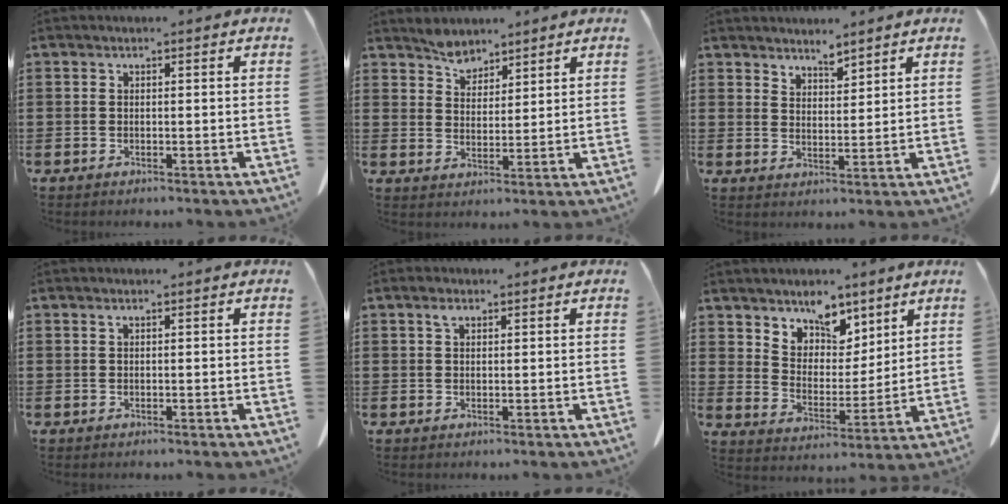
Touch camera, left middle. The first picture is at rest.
{"total": 4.3, "force": [3.8, 1.8, 0.6], "torque": [-0.025, -0.004, 0.074]}
{"total": 3.2, "force": [3.1, 0.7, 0.3], "torque": [-0.014, -0.007, 0.059]}
{"total": 0.5, "force": [0.3, 0.0, 0.4], "torque": [-0.009, -0.003, 0.008]}
{"total": 1.2, "force": [0.6, 0.6, 0.9], "torque": [-0.013, -0.001, 0.008]}
{"total": 6.5, "force": [5.2, 3.8, -0.1], "torque": [-0.029, -0.035, 0.097]}